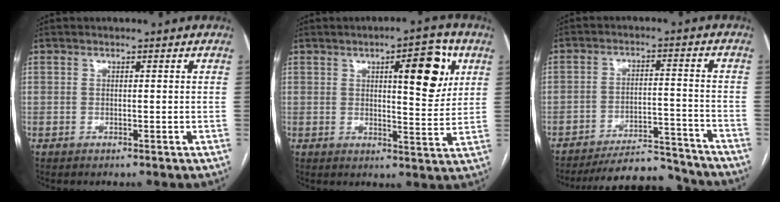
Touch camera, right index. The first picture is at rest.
{"total": 10.0, "force": [3.8, 2.5, 9.0], "torque": [-0.120, 0.006, 0.050]}
{"total": 13.0, "force": [-12.6, 2.0, 2.4], "torque": [-0.026, 0.018, -0.182]}